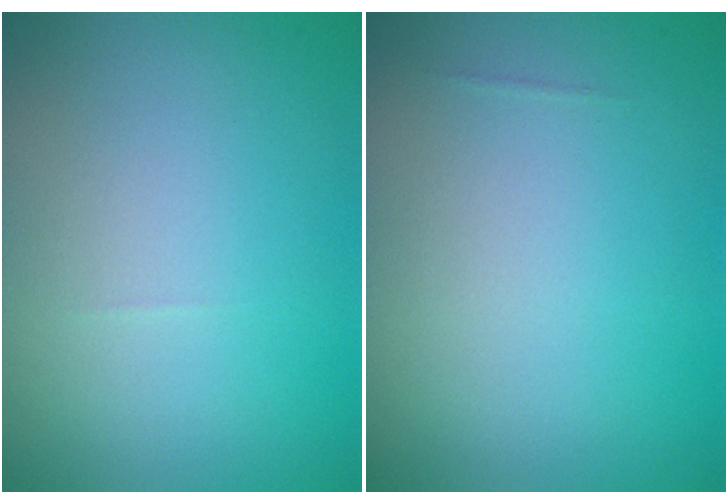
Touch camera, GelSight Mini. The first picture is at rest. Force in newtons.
{"total": 0.0}